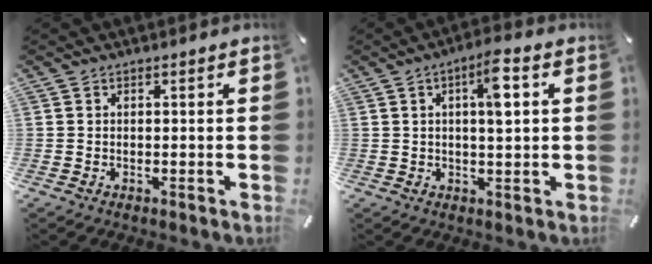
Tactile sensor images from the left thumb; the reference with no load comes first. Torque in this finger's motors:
{"motor_torque": [0.25, -0.19, 0.34, 0.12, 0.04]}